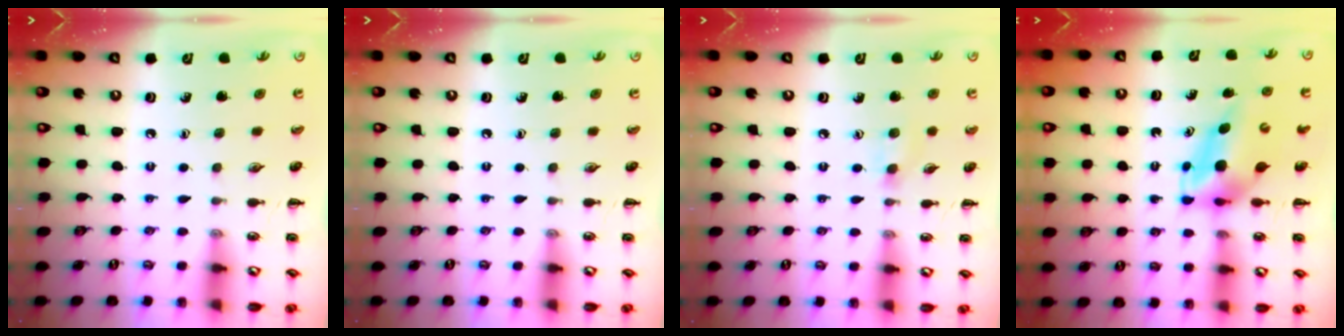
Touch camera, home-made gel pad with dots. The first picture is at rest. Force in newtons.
{"total": 0.0}
{"total": 6.4, "press": 6.1, "slide": 2.0}
{"total": 5.1, "press": 5.0, "slide": 1.0}